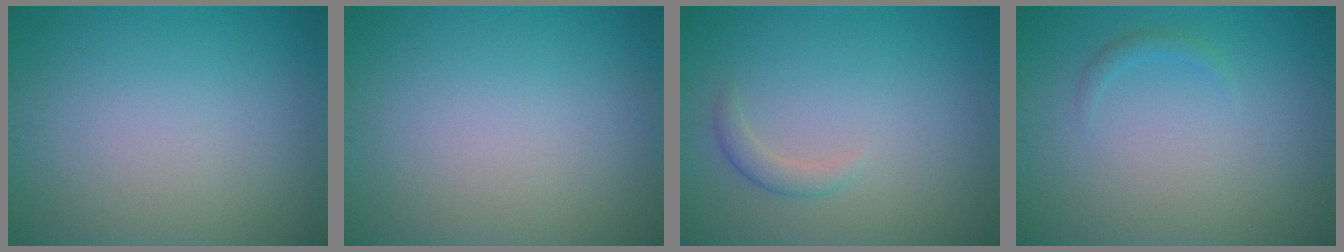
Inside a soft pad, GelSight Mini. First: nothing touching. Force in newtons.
{"total": 0.0}
{"total": 1.3, "press": 1.3, "slide": 0.1}
{"total": 0.8, "press": 0.8, "slide": 0.1}